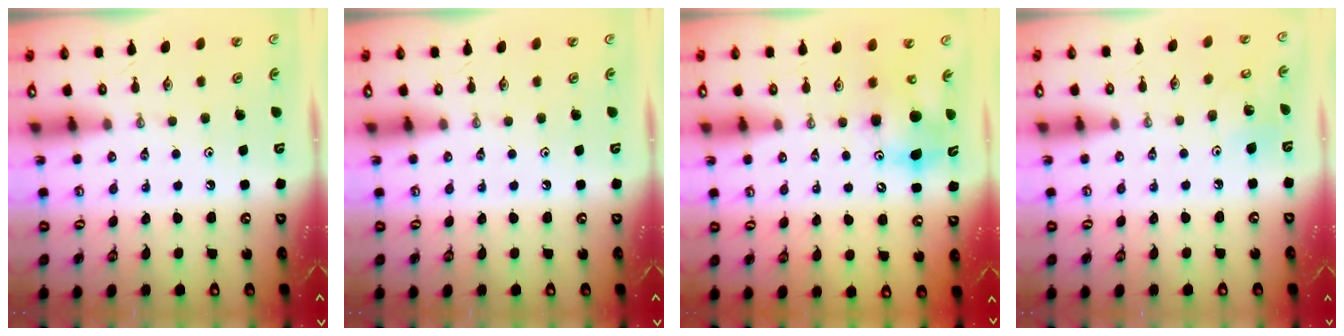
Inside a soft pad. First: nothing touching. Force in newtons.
{"total": 0.0}
{"total": 9.2, "press": 9.0, "slide": 1.9}
{"total": 5.4, "press": 5.4, "slide": 0.9}